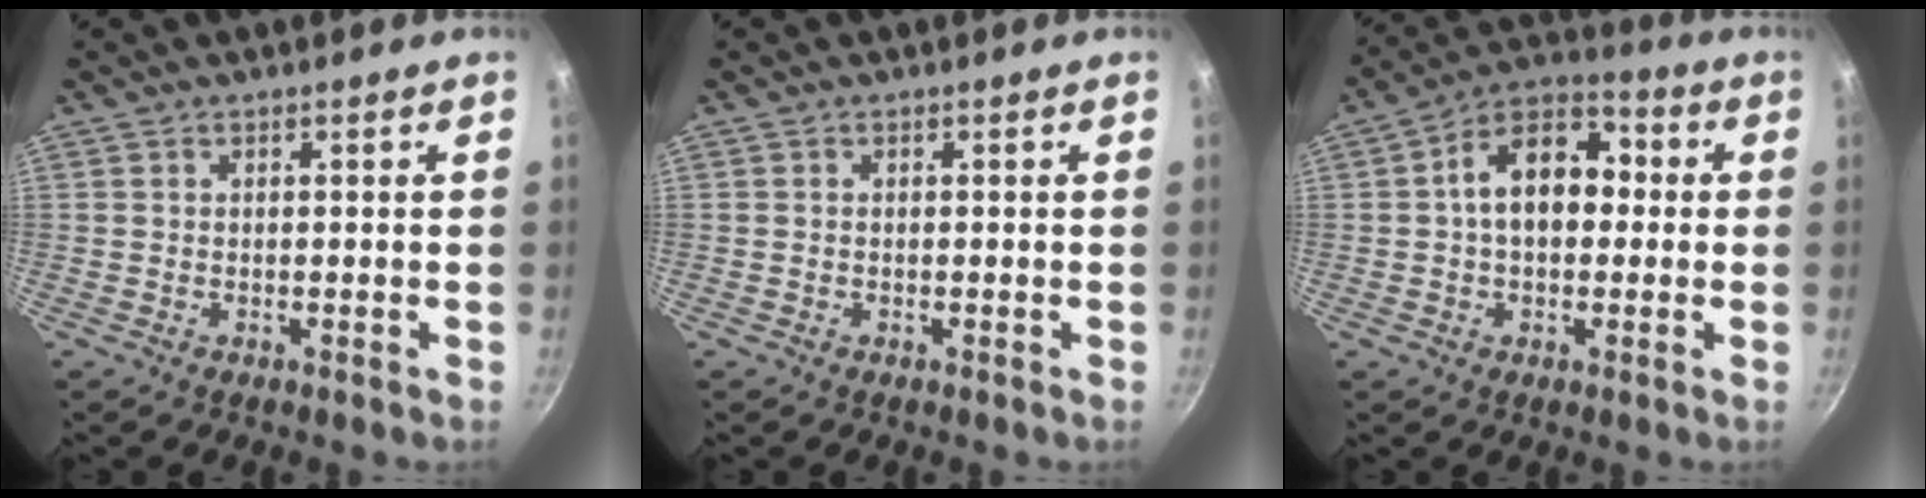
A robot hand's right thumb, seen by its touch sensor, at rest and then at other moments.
{"total": 0.0}
{"total": 13.2, "force": [0.9, 8.9, 9.7], "torque": [-0.109, 0.038, -0.004]}